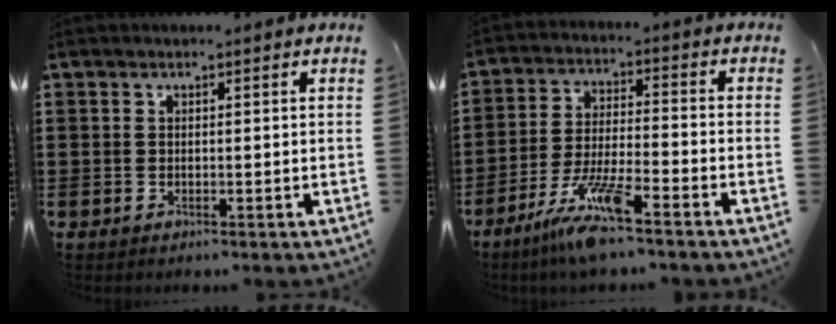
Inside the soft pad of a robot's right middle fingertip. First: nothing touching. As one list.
[{"total": 8.9, "force": [-6.5, 0.6, 6.1], "torque": [-0.126, -0.011, -0.123]}]